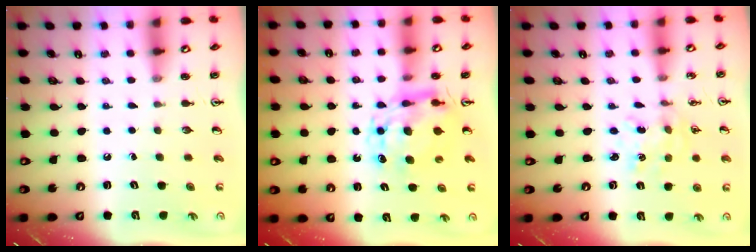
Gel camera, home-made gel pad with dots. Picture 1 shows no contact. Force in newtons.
{"total": 9.5, "press": 9.5, "slide": 1.0}
{"total": 1.5, "press": 1.5, "slide": 0.1}